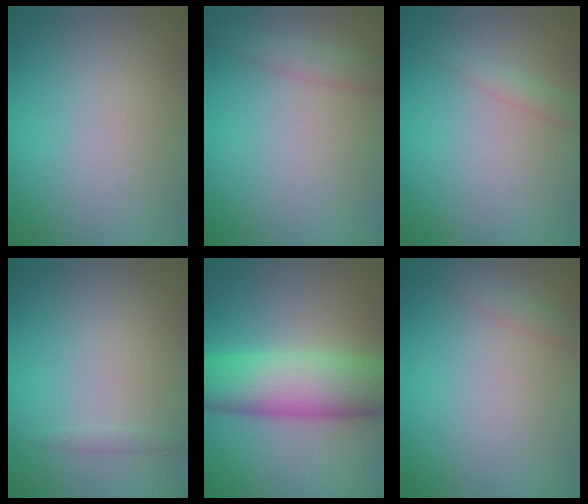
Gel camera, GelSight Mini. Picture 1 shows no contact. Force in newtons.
{"total": 1.7, "press": 1.7, "slide": 0.1}
{"total": 1.1, "press": 1.1, "slide": 0.1}
{"total": 0.5, "press": 0.5, "slide": 0.0}
{"total": 9.4, "press": 9.4, "slide": 0.4}
{"total": 1.0, "press": 1.0, "slide": 0.0}